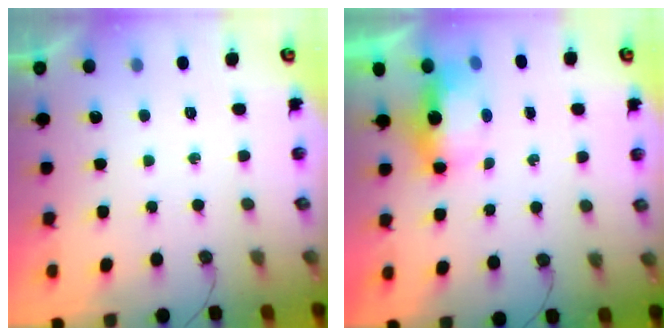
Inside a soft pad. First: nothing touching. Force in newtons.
{"total": 9.3, "press": 6.8, "slide": 6.3}